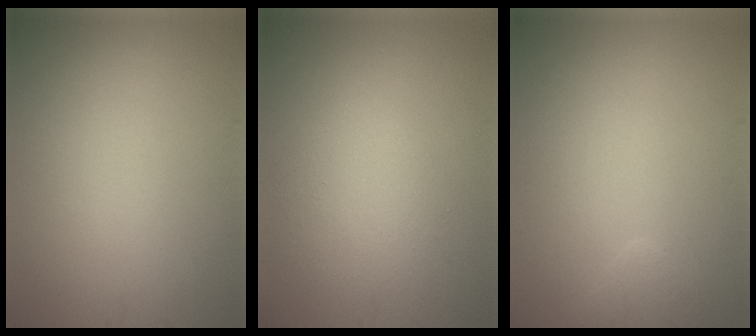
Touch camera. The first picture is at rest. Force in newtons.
{"total": 3.4, "press": 3.4, "slide": 0.3}
{"total": 1.4, "press": 1.4, "slide": 0.2}